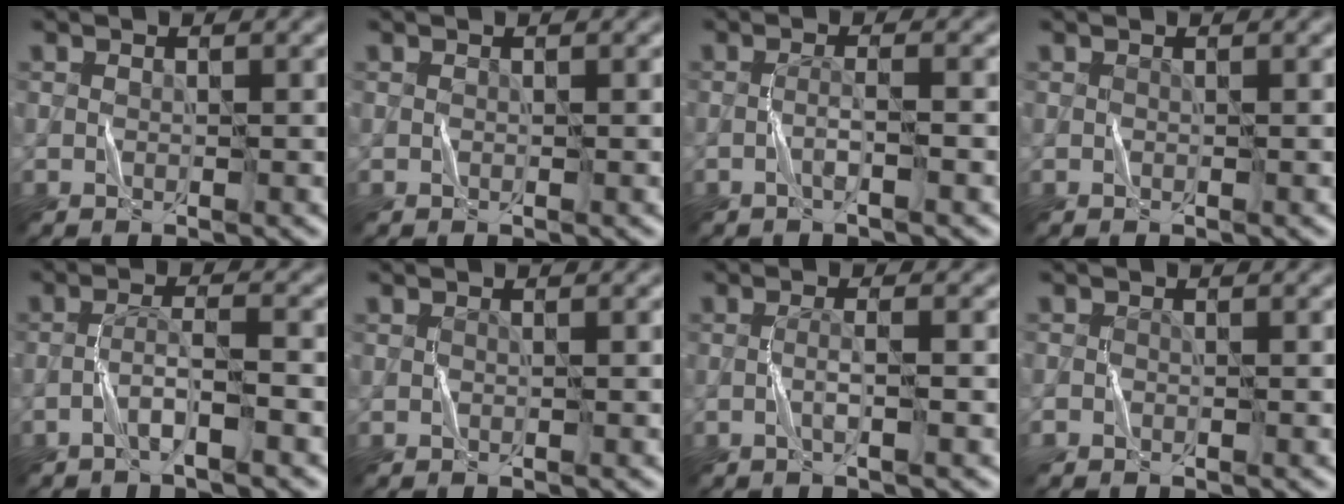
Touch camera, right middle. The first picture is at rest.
{"total": 0.0}
{"total": 1.1, "force": [-0.8, -0.3, 0.7], "torque": [-0.009, 0.004, -0.020]}
{"total": 0.0}
{"total": 2.2, "force": [-1.8, -0.2, 1.3], "torque": [-0.023, 0.010, -0.038]}
{"total": 0.8, "force": [-0.1, -0.5, -0.7], "torque": [0.014, -0.001, -0.003]}
{"total": 0.9, "force": [-0.5, -0.3, 0.7], "torque": [-0.011, 0.000, -0.014]}
{"total": 0.8, "force": [-0.5, -0.1, -0.7], "torque": [0.014, -0.001, -0.010]}